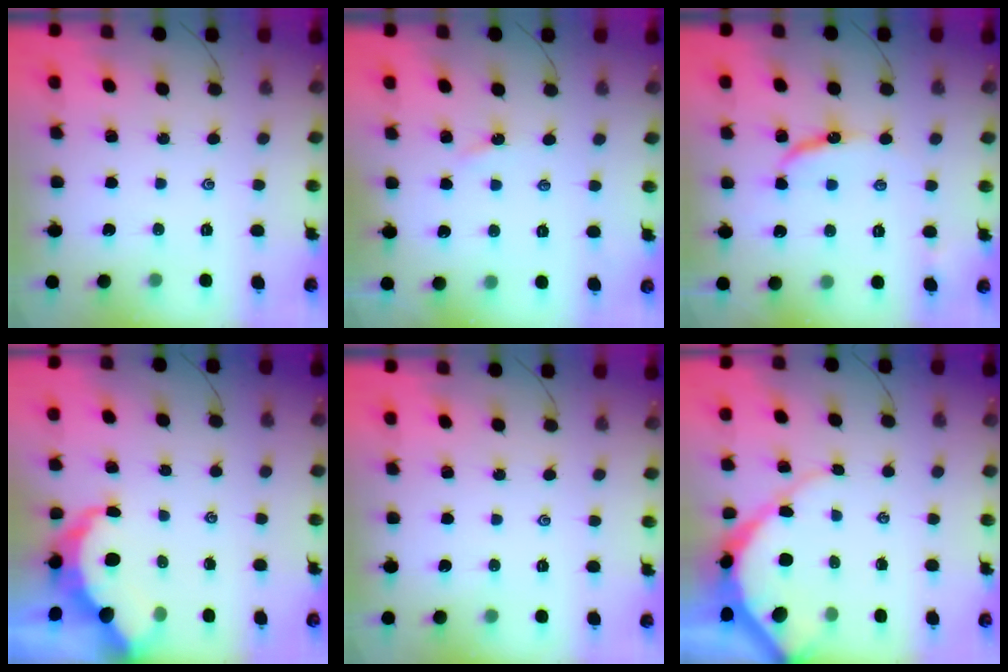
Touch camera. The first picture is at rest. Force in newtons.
{"total": 1.5, "press": 1.5, "slide": 0.3}
{"total": 10.1, "press": 10.1, "slide": 0.8}
{"total": 6.0, "press": 6.0, "slide": 0.8}
{"total": 0.0}
{"total": 7.9, "press": 7.9, "slide": 0.8}